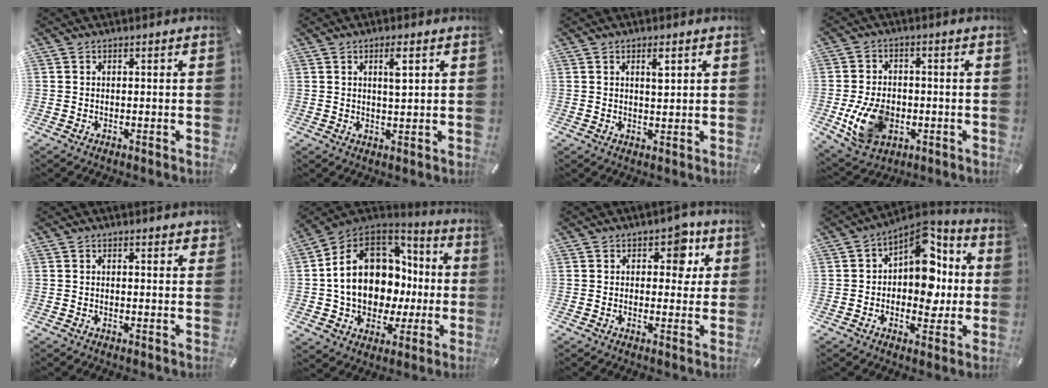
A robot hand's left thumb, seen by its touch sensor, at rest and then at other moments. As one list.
[{"total": 3.8, "force": [1.5, 0.7, 3.4], "torque": [-0.057, -0.005, 0.019]}, {"total": 2.9, "force": [1.4, 0.8, 2.4], "torque": [-0.035, -0.004, 0.019]}, {"total": 11.8, "force": [-2.8, 8.7, 7.5], "torque": [-0.155, 0.004, -0.048]}, {"total": 1.2, "force": [1.0, 0.4, 0.6], "torque": [-0.005, -0.002, 0.016]}, {"total": 16.9, "force": [1.5, 13.9, 9.5], "torque": [-0.189, -0.016, 0.031]}, {"total": 6.9, "force": [2.8, 4.7, 4.1], "torque": [-0.030, -0.009, 0.037]}, {"total": 14.2, "force": [2.8, 9.7, 9.9], "torque": [-0.125, -0.024, 0.051]}]